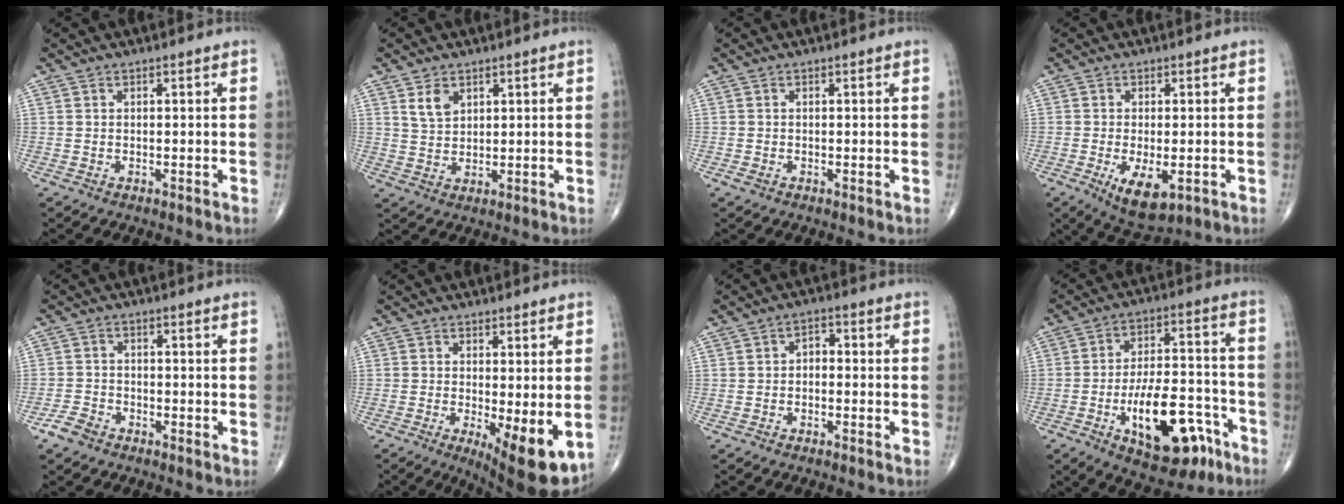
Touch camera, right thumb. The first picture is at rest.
{"total": 4.0, "force": [2.1, 2.5, 2.2], "torque": [-0.032, -0.014, 0.046]}
{"total": 0.9, "force": [-0.3, 0.6, 0.6], "torque": [-0.014, -0.002, -0.006]}
{"total": 7.5, "force": [-2.4, 3.3, 6.3], "torque": [-0.105, -0.015, -0.029]}
{"total": 3.4, "force": [-2.4, 2.0, 1.3], "torque": [-0.026, 0.007, -0.048]}
{"total": 9.9, "force": [-2.2, 3.1, 9.1], "torque": [-0.128, -0.025, -0.024]}
{"total": 2.5, "force": [-0.5, 1.7, 1.7], "torque": [-0.015, 0.017, -0.018]}
{"total": 18.2, "force": [-8.1, 8.3, 14.0], "torque": [-0.196, 0.051, -0.114]}